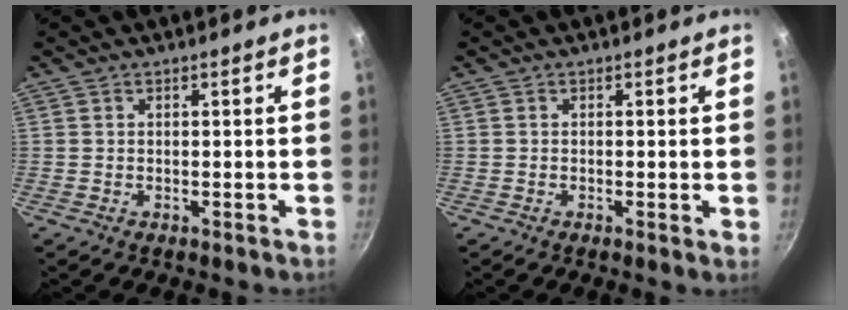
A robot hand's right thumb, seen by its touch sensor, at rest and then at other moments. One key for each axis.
{"total": 0.7, "fx": -0.1, "fy": 0.0, "fz": 0.7, "tx": -0.009, "ty": -0.003, "tz": -0.006}